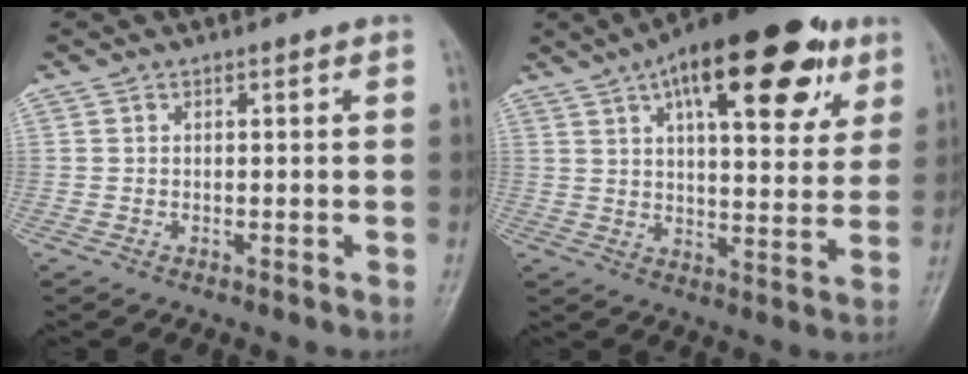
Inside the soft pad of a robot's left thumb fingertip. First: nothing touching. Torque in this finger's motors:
{"motor_torque": [1.11, 0.58, 1.94, -0.83, 0.20]}